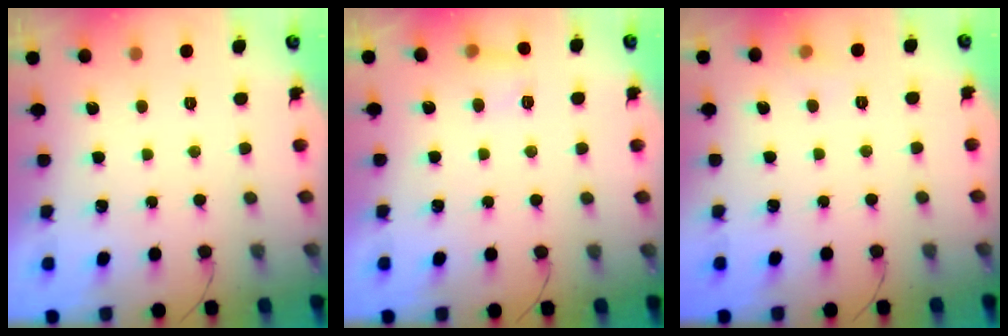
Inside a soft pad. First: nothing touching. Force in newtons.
{"total": 3.9, "press": 3.7, "slide": 1.3}
{"total": 3.8, "press": 3.5, "slide": 1.5}